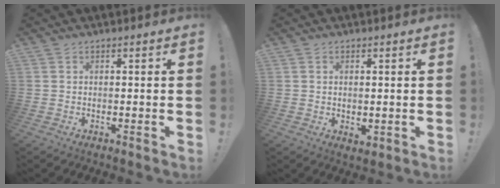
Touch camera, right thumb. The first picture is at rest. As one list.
[{"total": 1.6, "force": [0.3, 1.0, 1.3], "torque": [-0.015, -0.002, 0.005]}]